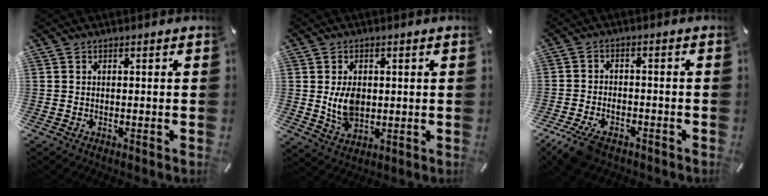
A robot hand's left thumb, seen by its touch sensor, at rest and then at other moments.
{"total": 7.4, "force": [0.7, 5.4, 5.0], "torque": [-0.101, -0.010, 0.007]}
{"total": 6.8, "force": [-4.1, 3.8, 3.8], "torque": [-0.082, 0.015, -0.075]}